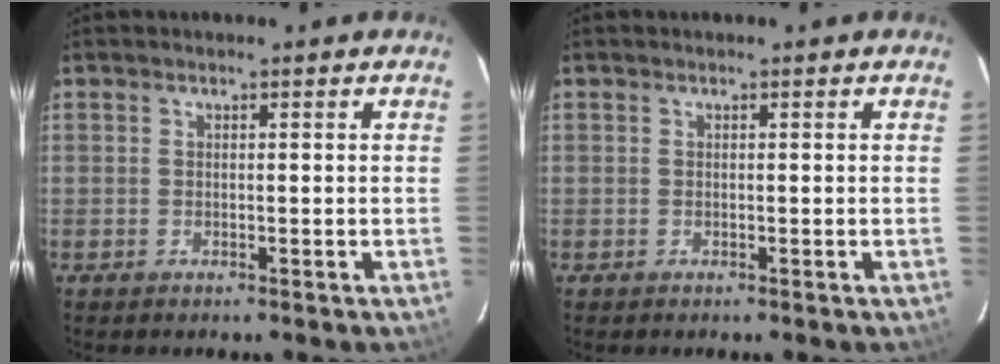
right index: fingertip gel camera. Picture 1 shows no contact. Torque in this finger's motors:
{"motor_torque": [-0.03, -0.01, 0.00, 0.00]}